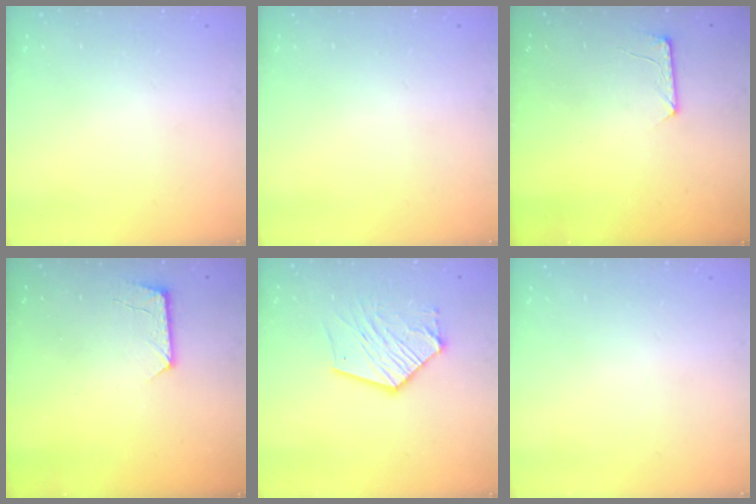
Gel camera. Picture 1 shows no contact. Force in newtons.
{"total": 0.0}
{"total": 7.1, "press": 7.0, "slide": 0.6}
{"total": 7.4, "press": 7.4, "slide": 0.6}
{"total": 13.2, "press": 13.1, "slide": 1.4}
{"total": 0.0}